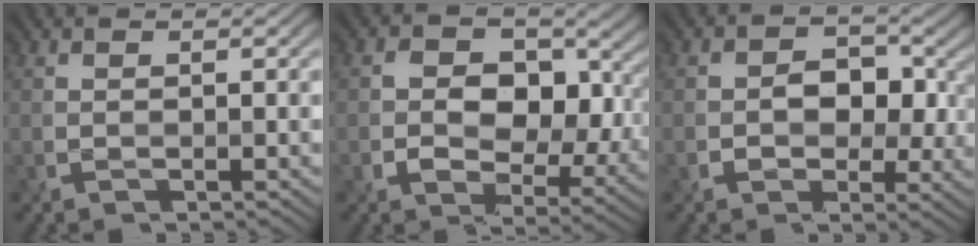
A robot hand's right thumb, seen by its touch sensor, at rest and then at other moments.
{"total": 11.4, "force": [0.9, 8.4, 7.7], "torque": [-0.111, -0.016, 0.011]}
{"total": 6.1, "force": [0.0, 5.0, 3.6], "torque": [-0.052, -0.007, -0.008]}